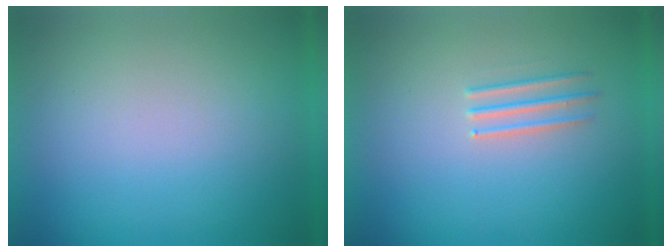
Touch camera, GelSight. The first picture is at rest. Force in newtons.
{"total": 2.7}